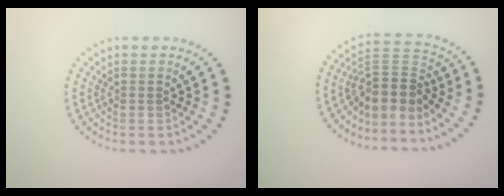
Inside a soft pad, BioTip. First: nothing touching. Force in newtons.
{"total": 4.1, "press": 3.1, "slide": 2.7}